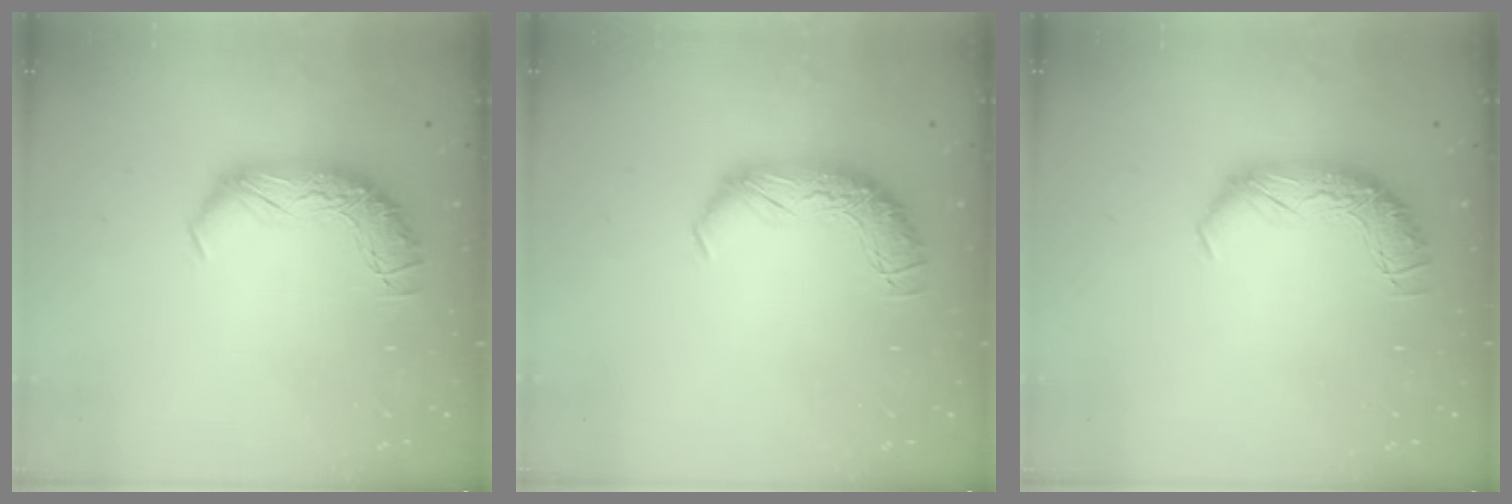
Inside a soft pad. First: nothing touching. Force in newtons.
{"total": 0.0}
{"total": 0.0}